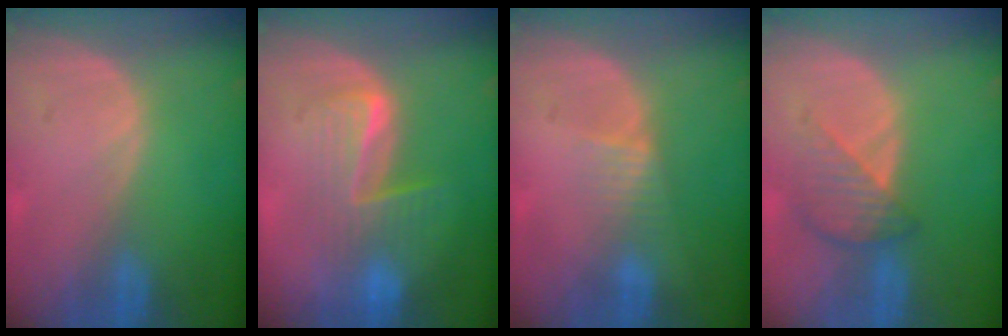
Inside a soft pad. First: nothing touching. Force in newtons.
{"total": 6.3, "press": 6.2, "slide": 1.5}
{"total": 2.6, "press": 2.4, "slide": 0.9}
{"total": 4.6, "press": 4.3, "slide": 1.8}